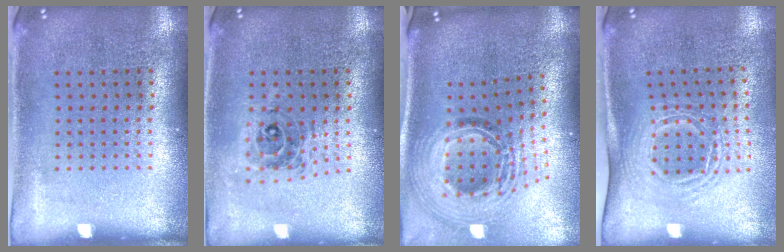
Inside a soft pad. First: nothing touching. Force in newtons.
{"total": 0.7, "press": 0.7, "slide": 0.1}
{"total": 2.3, "press": 1.8, "slide": 1.5}
{"total": 1.7, "press": 1.2, "slide": 1.2}